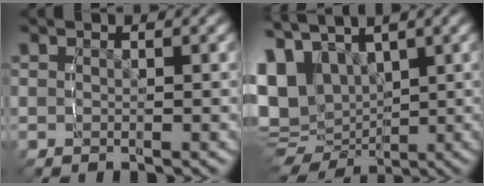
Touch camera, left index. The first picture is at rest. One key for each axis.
{"total": 10.1, "fx": -0.3, "fy": 9.0, "fz": 4.4, "tx": -0.133, "ty": -0.041, "tz": 0.002}